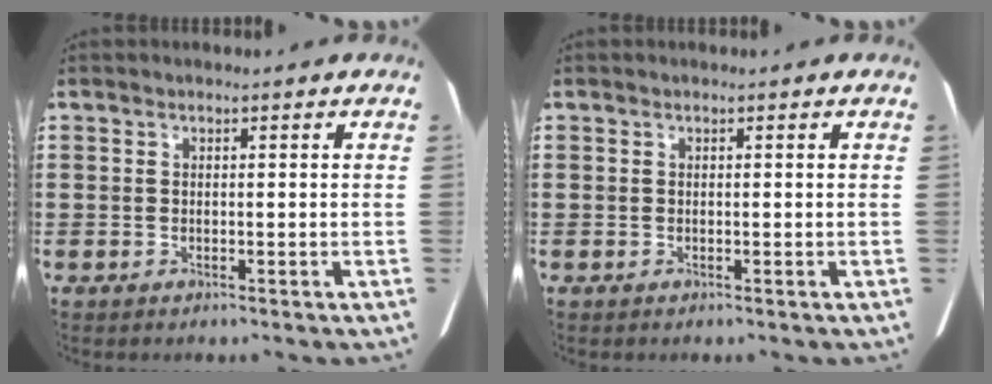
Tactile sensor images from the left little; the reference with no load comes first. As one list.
[{"total": 0.0}]